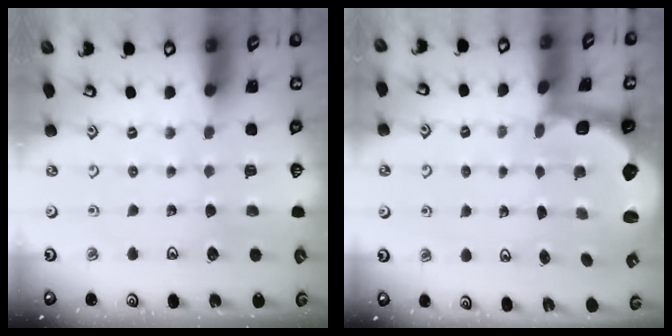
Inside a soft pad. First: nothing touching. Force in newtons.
{"total": 2.6, "press": 2.0, "slide": 1.7}